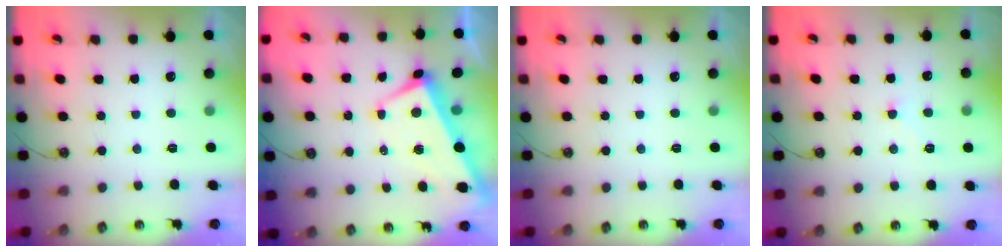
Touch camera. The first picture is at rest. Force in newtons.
{"total": 1.7, "press": 1.4, "slide": 1.0}
{"total": 0.0}
{"total": 0.0}